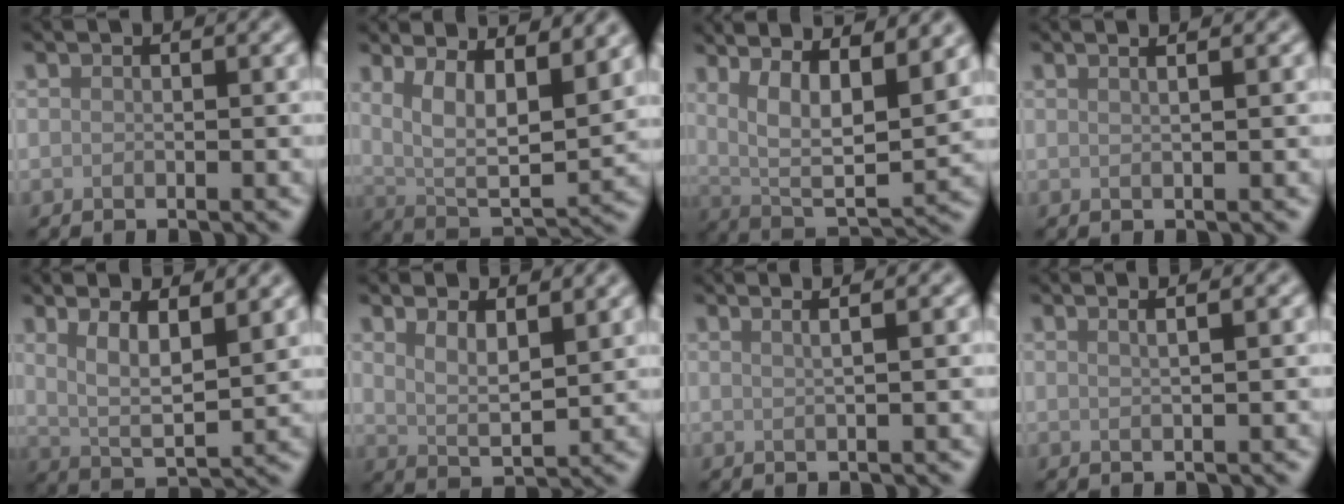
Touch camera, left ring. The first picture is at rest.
{"total": 9.5, "force": [4.5, 3.2, 7.7], "torque": [-0.123, 0.001, 0.073]}
{"total": 12.2, "force": [5.8, 4.0, 9.9], "torque": [-0.161, 0.011, 0.084]}
{"total": 2.6, "force": [1.5, 1.2, 1.7], "torque": [0.002, 0.009, -0.011]}
{"total": 5.9, "force": [2.6, 1.9, 4.9], "torque": [-0.085, -0.004, 0.048]}
{"total": 3.9, "force": [2.5, 1.5, 2.6], "torque": [-0.052, -0.005, 0.049]}
{"total": 3.6, "force": [2.2, 1.6, 2.4], "torque": [-0.006, 0.027, -0.007]}
{"total": 3.0, "force": [1.8, 1.3, 2.0], "torque": [-0.001, 0.016, -0.008]}